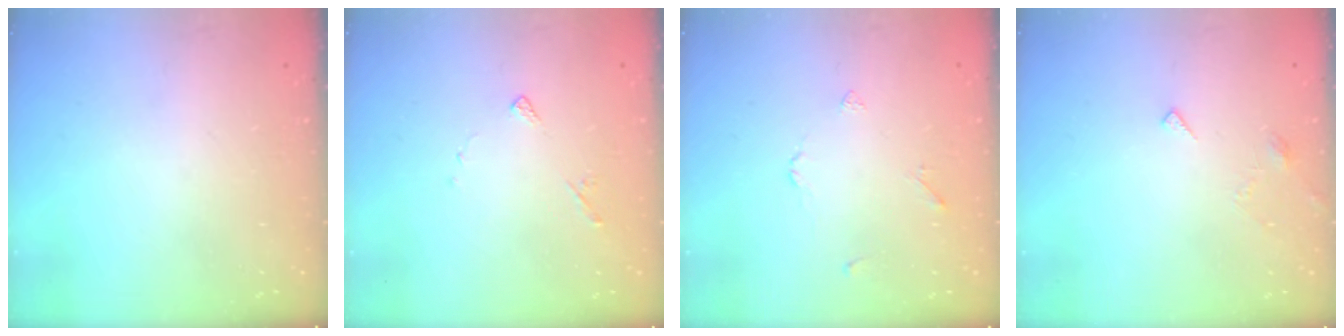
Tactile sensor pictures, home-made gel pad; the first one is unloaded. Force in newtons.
{"total": 4.8, "press": 4.8, "slide": 0.6}
{"total": 2.2, "press": 2.2, "slide": 0.5}
{"total": 4.1, "press": 4.1, "slide": 0.4}